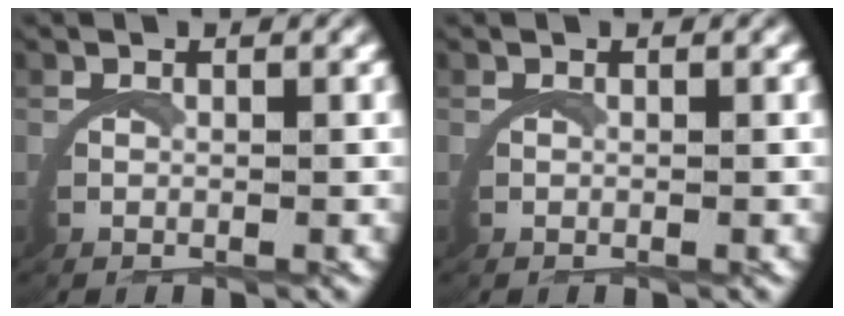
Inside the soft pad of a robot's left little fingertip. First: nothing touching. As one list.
[{"total": 0.0}]